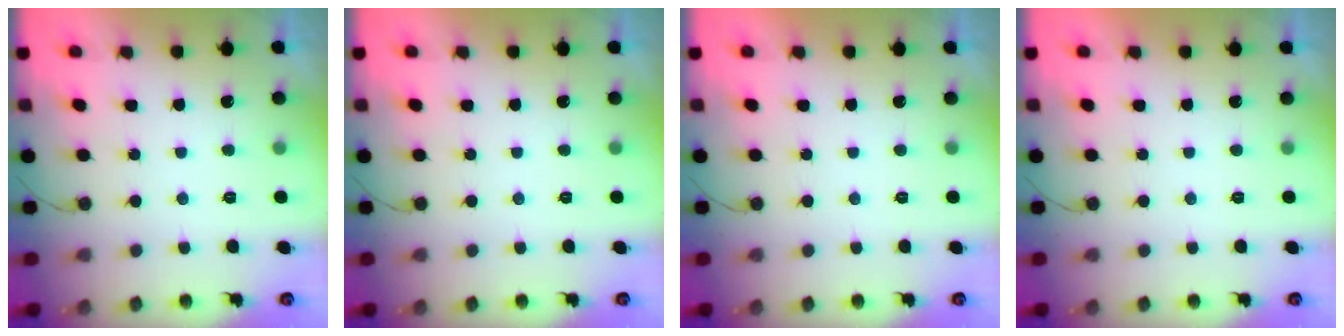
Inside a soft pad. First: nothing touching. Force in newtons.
{"total": 0.0}
{"total": 1.9, "press": 1.9, "slide": 0.1}
{"total": 1.9, "press": 1.9, "slide": 0.1}